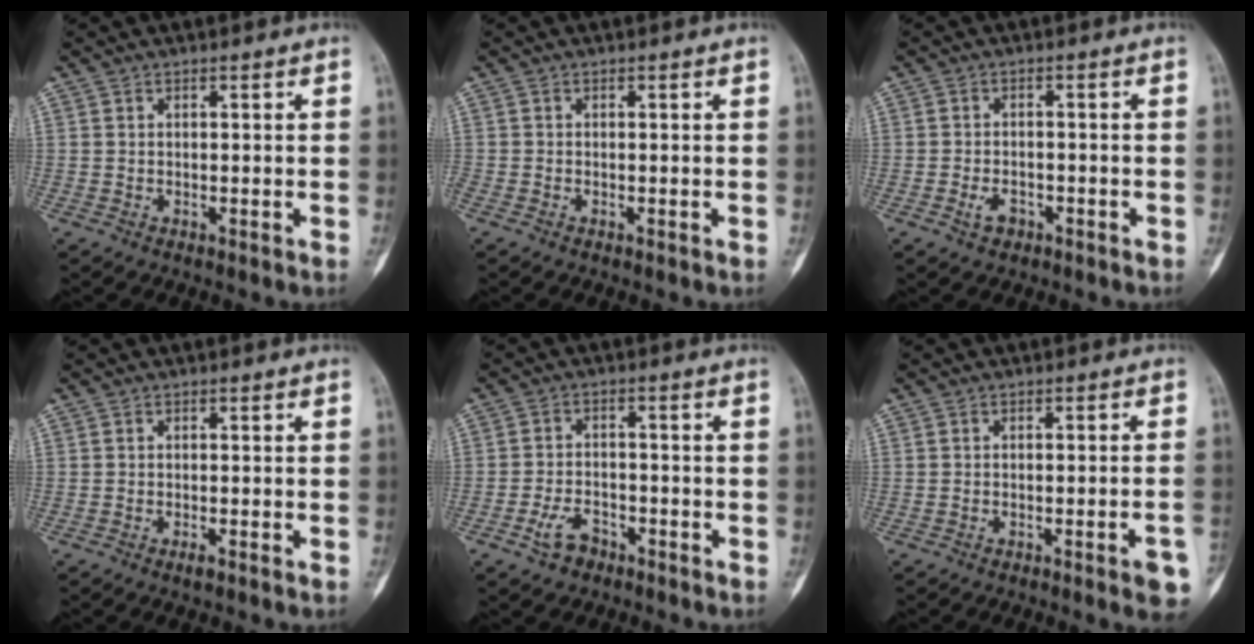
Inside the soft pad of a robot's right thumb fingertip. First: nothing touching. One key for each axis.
{"total": 0.0}
{"total": 2.6, "fx": -1.4, "fy": 1.6, "fz": 1.5, "tx": -0.027, "ty": 0.009, "tz": -0.021}
{"total": 1.1, "fx": -0.8, "fy": 0.1, "fz": 0.8, "tx": -0.020, "ty": 0.000, "tz": -0.014}
{"total": 3.9, "fx": -2.6, "fy": 2.0, "fz": 2.1, "tx": -0.044, "ty": 0.018, "tz": -0.047}
{"total": 5.3, "fx": -2.7, "fy": 0.6, "fz": 4.5, "tx": -0.054, "ty": 0.014, "tz": -0.031}